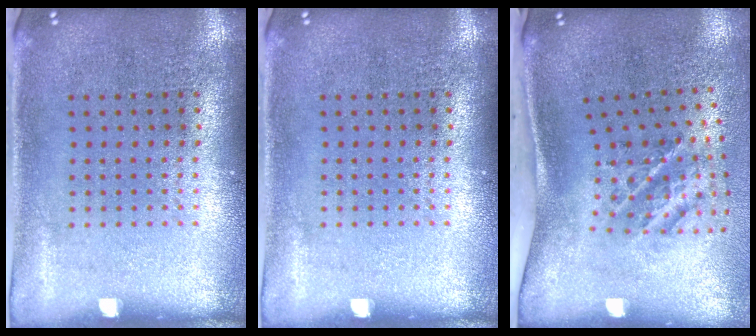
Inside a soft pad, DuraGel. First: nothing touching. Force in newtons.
{"total": 0.0}
{"total": 2.0, "press": 1.2, "slide": 1.5}